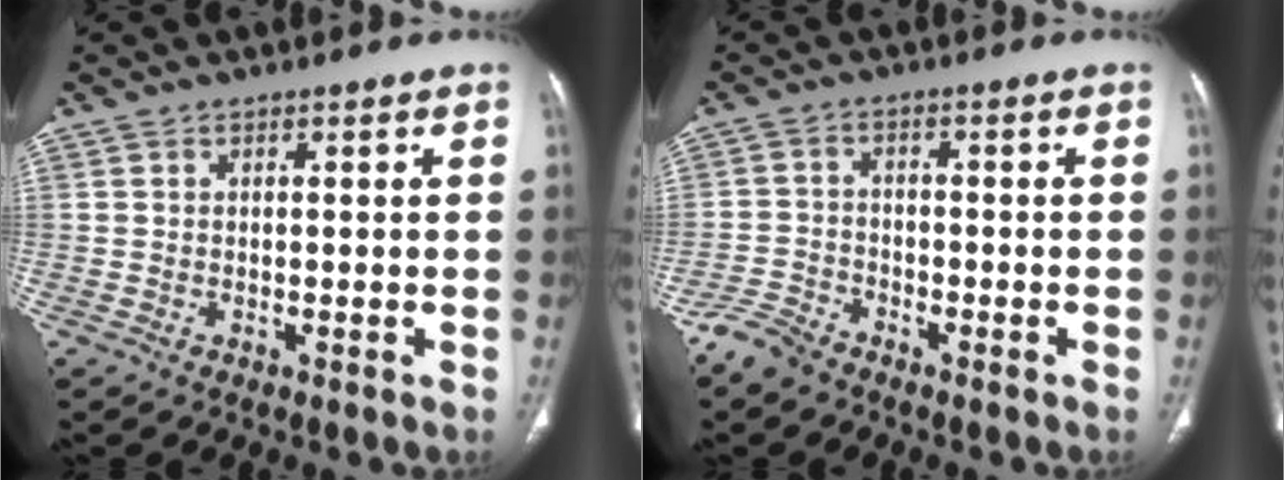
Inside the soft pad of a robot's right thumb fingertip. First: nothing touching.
{"total": 4.5, "force": [-3.8, 1.9, 1.2], "torque": [-0.029, 0.009, -0.080]}